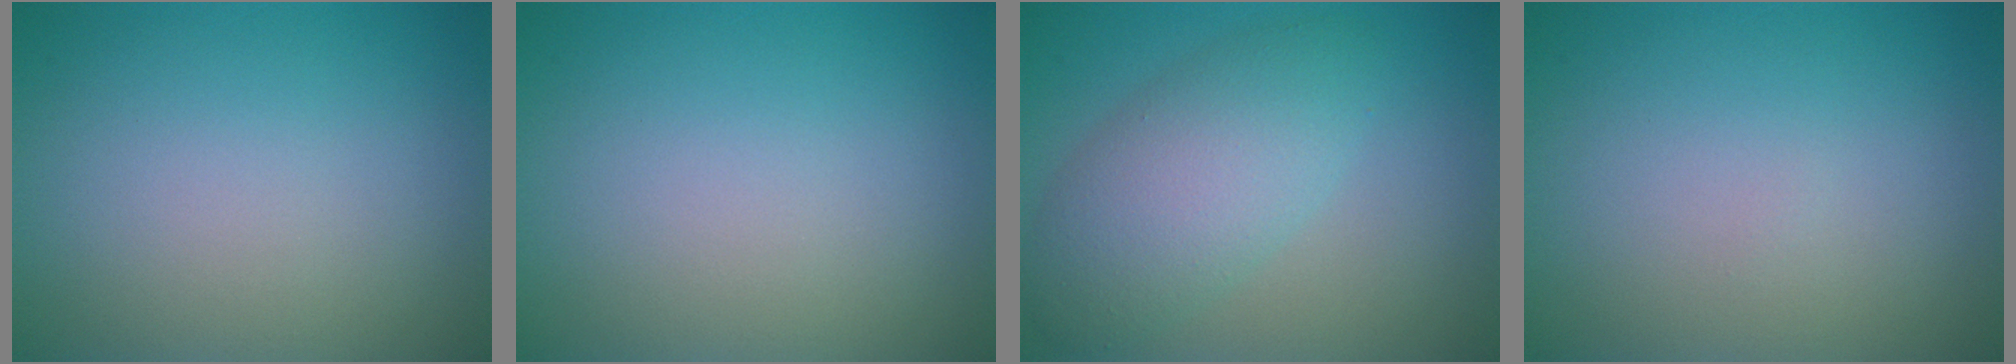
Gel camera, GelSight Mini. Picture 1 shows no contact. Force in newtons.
{"total": 0.0}
{"total": 5.3, "press": 5.3, "slide": 0.1}
{"total": 0.0}